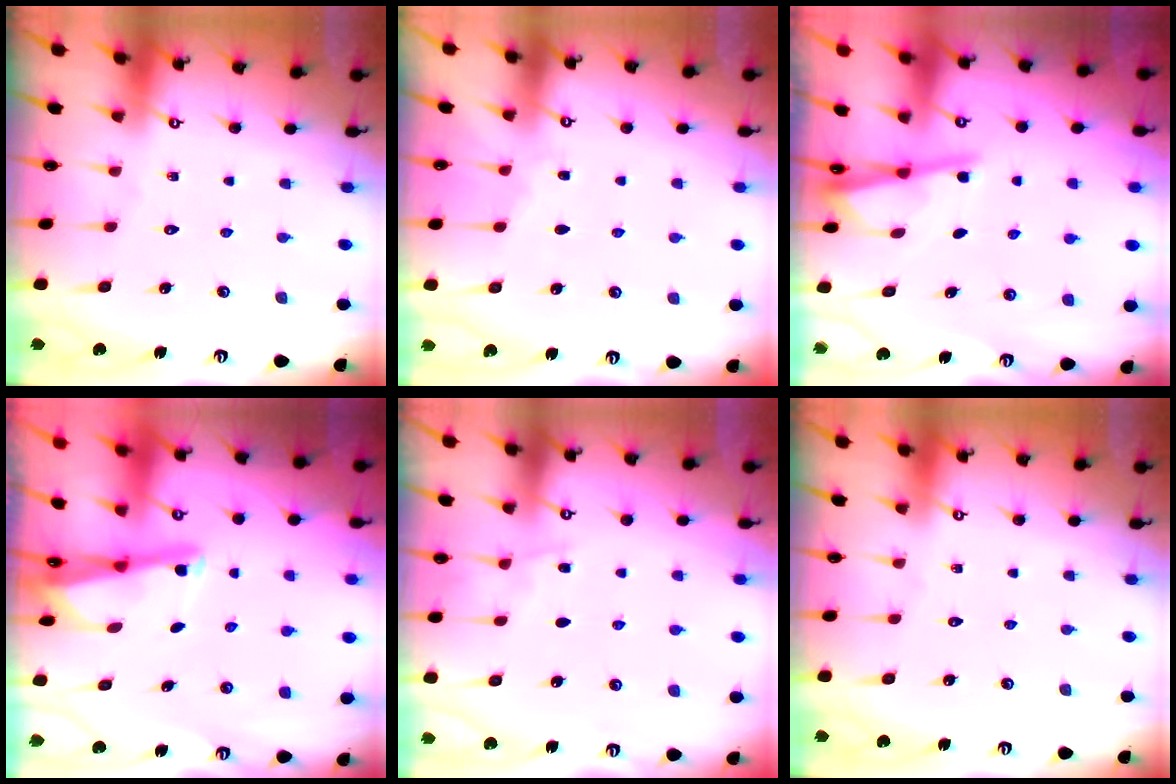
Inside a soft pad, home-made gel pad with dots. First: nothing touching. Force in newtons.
{"total": 3.3, "press": 3.2, "slide": 0.4}
{"total": 3.1, "press": 3.0, "slide": 0.4}
{"total": 2.5, "press": 2.5, "slide": 0.2}
{"total": 4.9, "press": 4.8, "slide": 0.7}
{"total": 0.0}